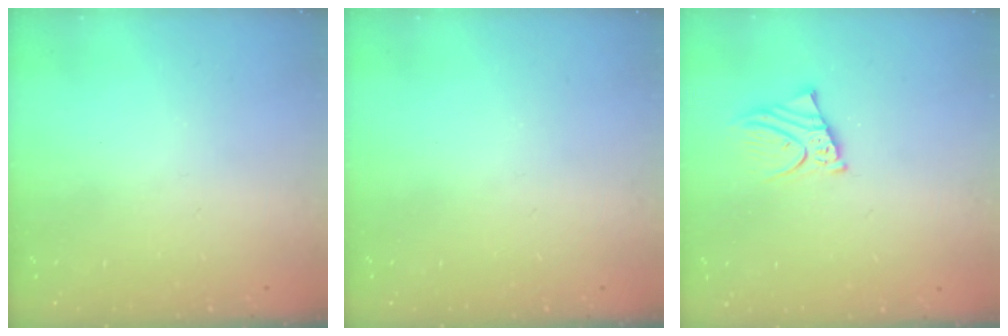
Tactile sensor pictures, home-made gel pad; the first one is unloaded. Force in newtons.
{"total": 0.0}
{"total": 4.4, "press": 4.3, "slide": 0.5}